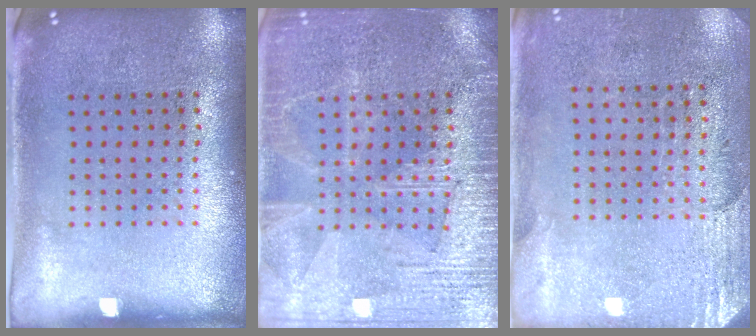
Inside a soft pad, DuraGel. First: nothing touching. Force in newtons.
{"total": 4.7, "press": 4.7, "slide": 0.7}
{"total": 2.8, "press": 2.4, "slide": 1.4}